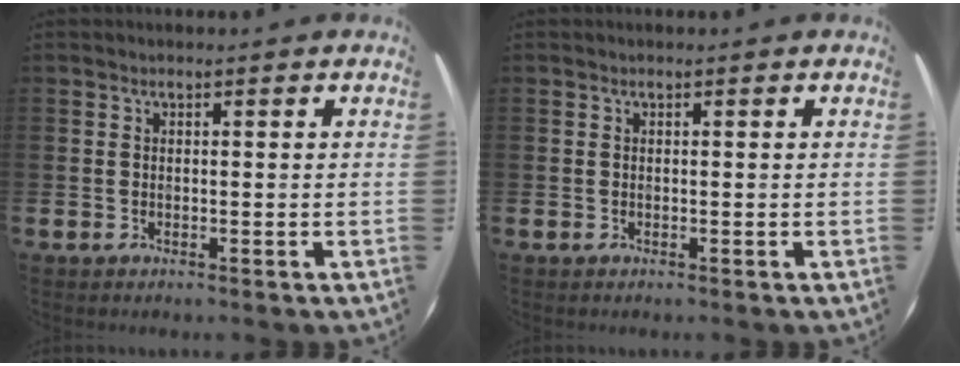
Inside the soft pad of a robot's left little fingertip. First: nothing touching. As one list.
[{"total": 0.0}]